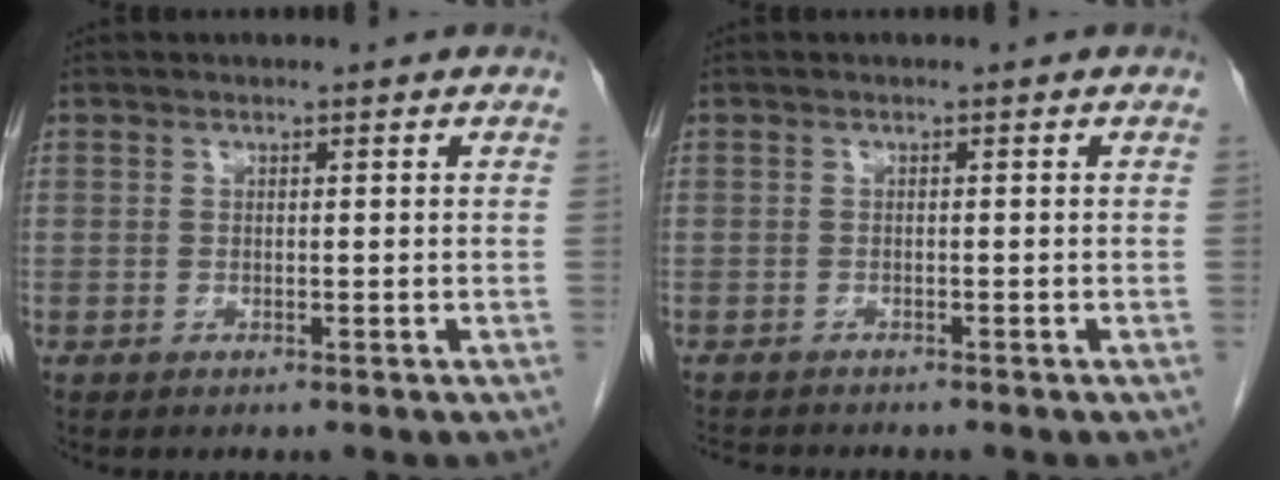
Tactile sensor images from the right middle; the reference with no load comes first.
{"total": 3.1, "force": [-3.0, 0.4, 0.8], "torque": [-0.015, -0.012, -0.045]}